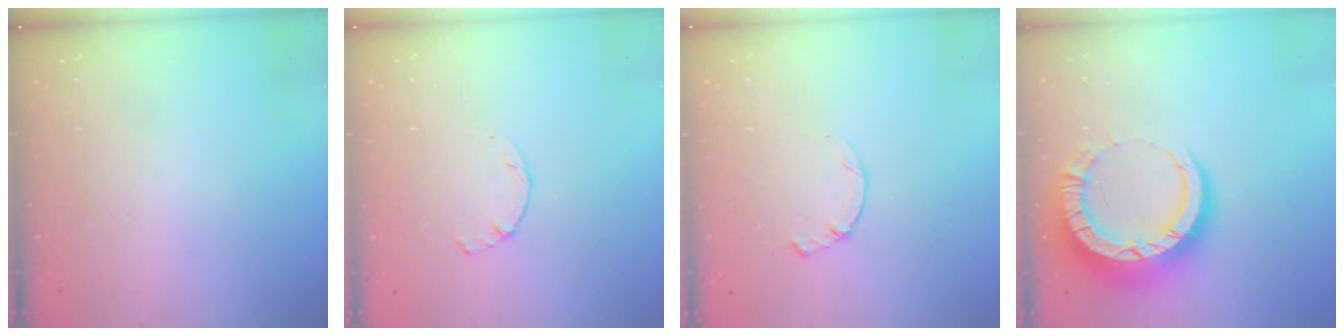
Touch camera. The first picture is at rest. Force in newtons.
{"total": 0.8, "press": 0.7, "slide": 0.2}
{"total": 0.5, "press": 0.4, "slide": 0.3}
{"total": 12.7, "press": 12.6, "slide": 1.3}